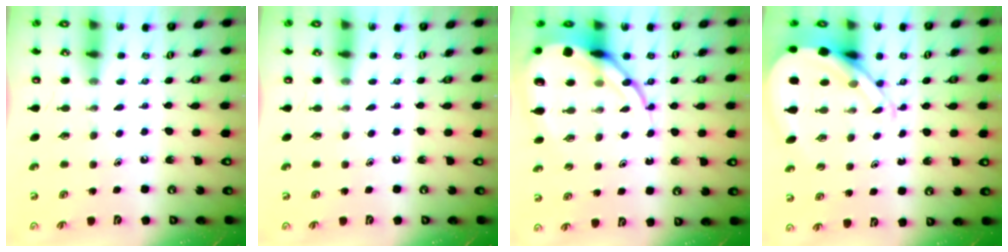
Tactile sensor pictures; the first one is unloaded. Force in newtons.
{"total": 0.0}
{"total": 13.4, "press": 13.3, "slide": 1.4}
{"total": 10.0, "press": 10.0, "slide": 0.7}